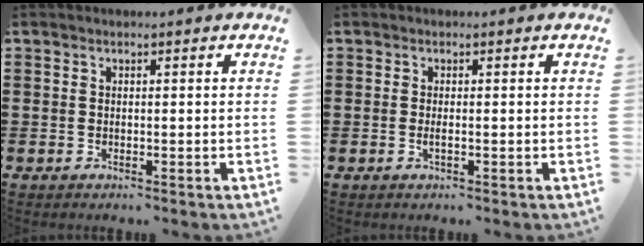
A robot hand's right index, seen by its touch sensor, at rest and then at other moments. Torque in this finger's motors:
{"motor_torque": [2.14, 0.00, 0.00, 0.01]}